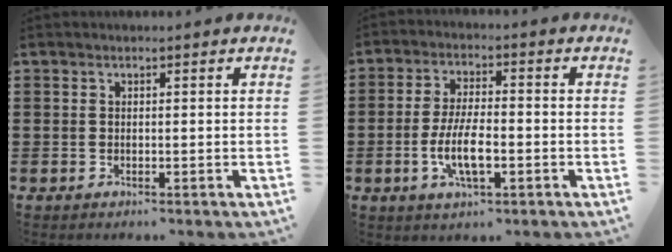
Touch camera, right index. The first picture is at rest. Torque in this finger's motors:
{"motor_torque": [1.77, 0.37, 0.72, 0.19]}